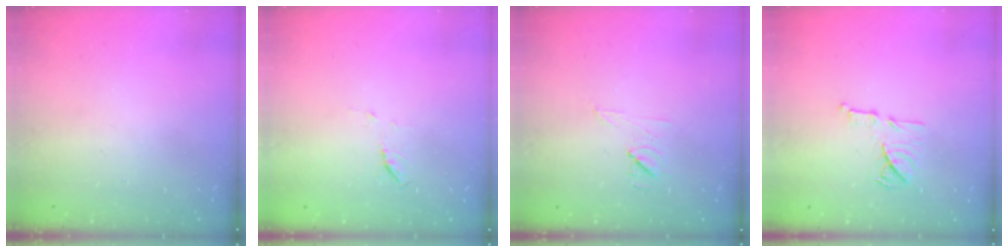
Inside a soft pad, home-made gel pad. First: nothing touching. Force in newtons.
{"total": 4.0, "press": 4.0, "slide": 0.6}
{"total": 5.9, "press": 5.9, "slide": 0.9}
{"total": 11.8, "press": 11.8, "slide": 0.7}